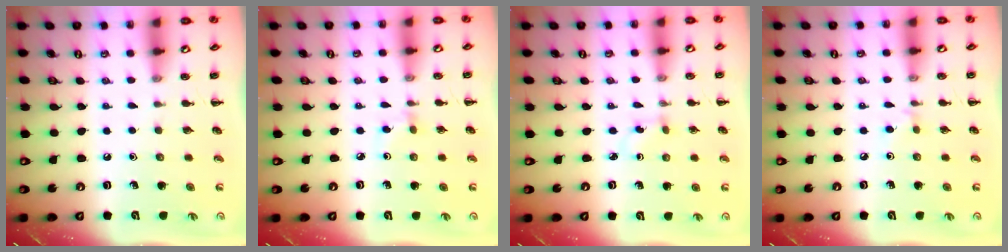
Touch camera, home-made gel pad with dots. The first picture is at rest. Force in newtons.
{"total": 2.3, "press": 2.1, "slide": 0.9}
{"total": 1.9, "press": 1.6, "slide": 0.9}
{"total": 3.4, "press": 3.1, "slide": 1.2}